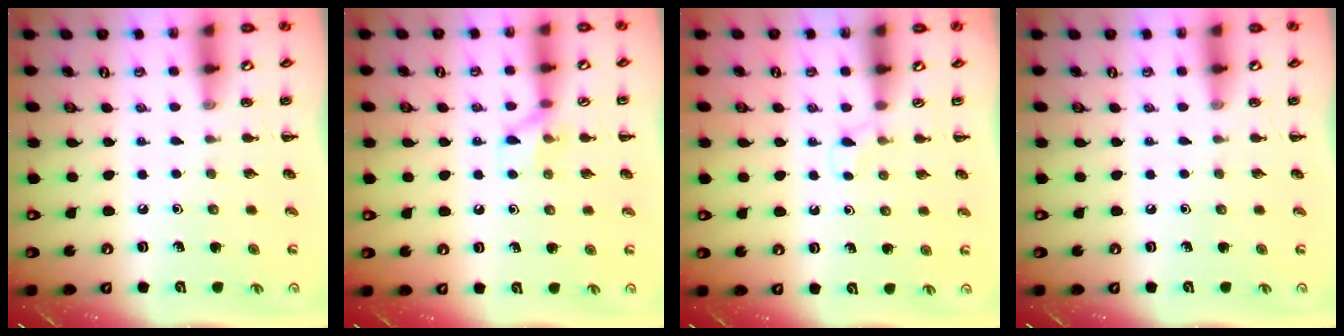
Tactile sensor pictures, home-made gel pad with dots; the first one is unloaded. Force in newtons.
{"total": 6.6, "press": 6.5, "slide": 0.9}
{"total": 2.3, "press": 2.2, "slide": 0.8}
{"total": 0.0}